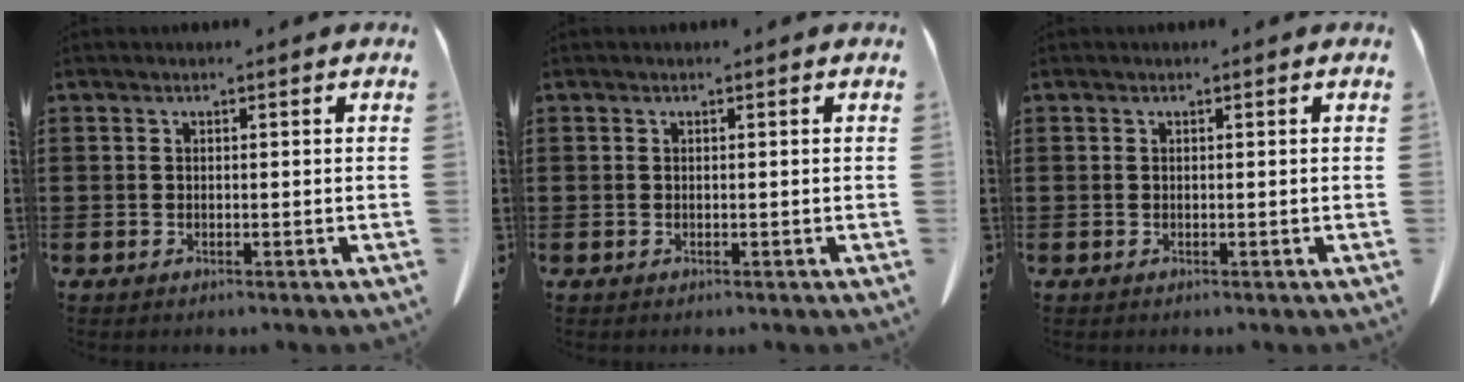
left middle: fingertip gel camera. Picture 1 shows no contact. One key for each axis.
{"total": 0.0}
{"total": 0.0}